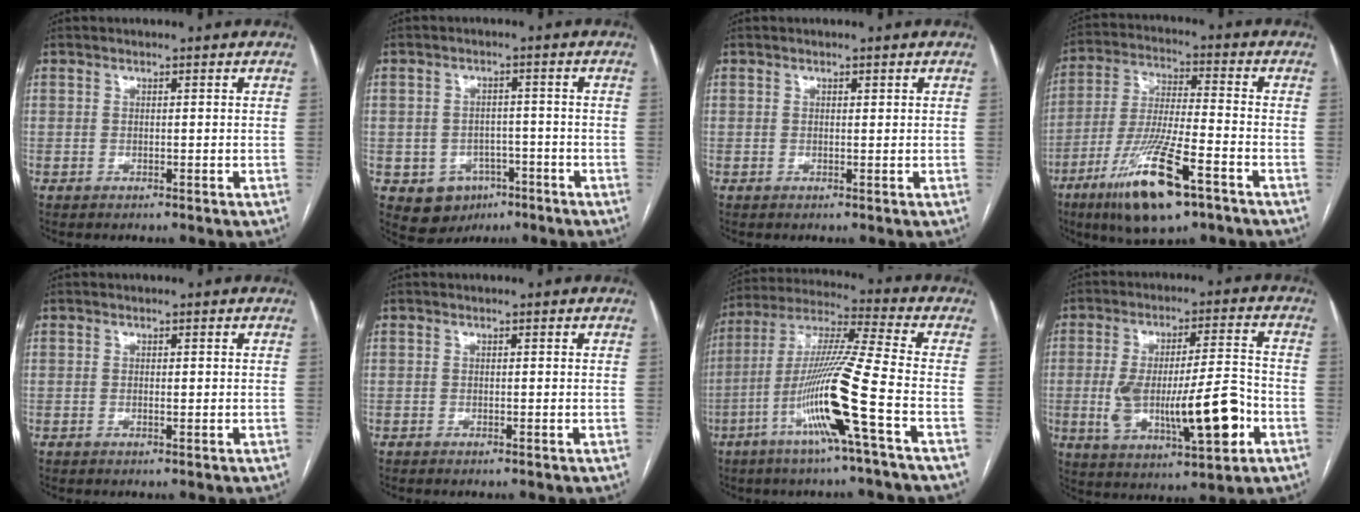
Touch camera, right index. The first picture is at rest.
{"total": 6.4, "force": [-2.9, 5.4, 1.8], "torque": [-0.028, 0.007, -0.029]}
{"total": 0.6, "force": [0.3, 0.3, 0.4], "torque": [-0.005, -0.001, 0.004]}
{"total": 15.6, "force": [-8.7, 2.5, 12.7], "torque": [-0.260, -0.031, -0.151]}
{"total": 0.6, "force": [0.0, 0.2, 0.5], "torque": [-0.009, -0.001, 0.000]}
{"total": 0.0}
{"total": 15.4, "force": [-5.8, -1.8, 14.2], "torque": [-0.280, -0.011, -0.115]}
{"total": 15.9, "force": [-3.7, 3.4, 15.1], "torque": [-0.266, 0.005, -0.049]}